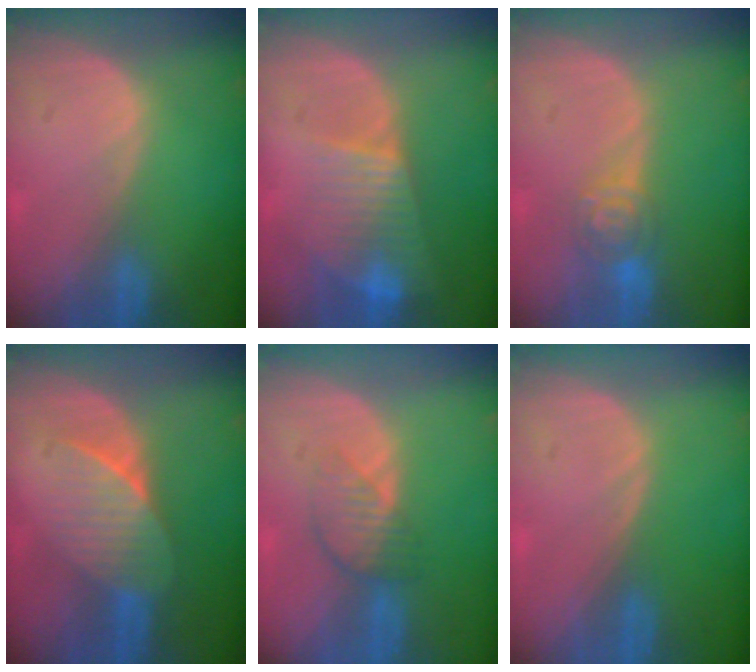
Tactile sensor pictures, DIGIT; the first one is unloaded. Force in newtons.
{"total": 8.0, "press": 6.8, "slide": 4.2}
{"total": 4.7, "press": 4.2, "slide": 2.1}
{"total": 6.7, "press": 6.3, "slide": 2.4}
{"total": 3.9, "press": 3.6, "slide": 1.6}
{"total": 0.0}